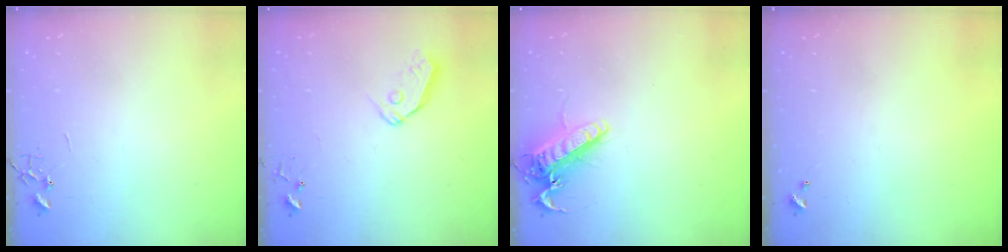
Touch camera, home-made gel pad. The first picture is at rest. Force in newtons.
{"total": 7.3, "press": 7.2, "slide": 0.8}
{"total": 15.2, "press": 15.0, "slide": 2.4}
{"total": 0.0}